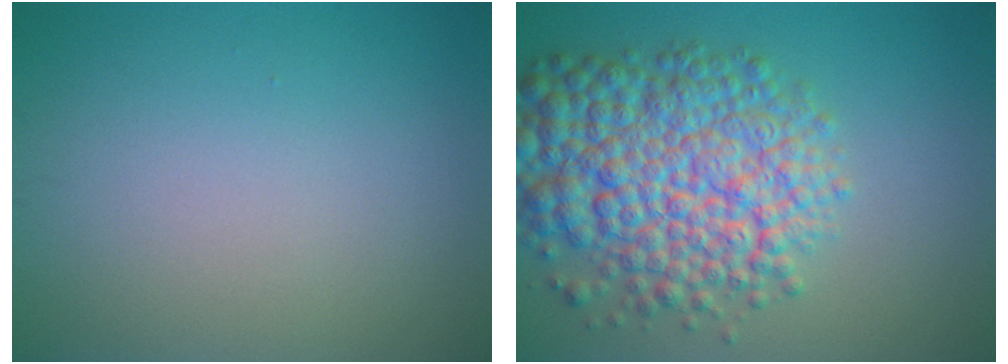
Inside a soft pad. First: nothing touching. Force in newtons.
{"total": 9.9, "press": 9.9, "slide": 0.3}